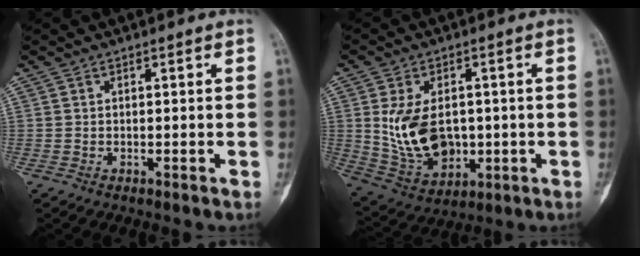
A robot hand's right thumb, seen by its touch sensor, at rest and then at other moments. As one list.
[{"total": 13.2, "force": [0.3, 8.9, 9.7], "torque": [-0.157, -0.007, 0.031]}]